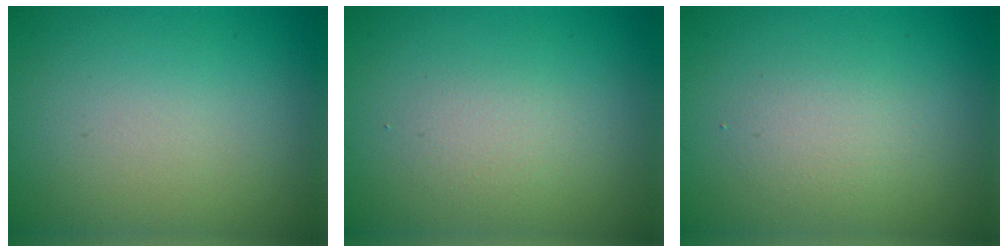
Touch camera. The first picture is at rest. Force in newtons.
{"total": 1.4, "press": 1.4, "slide": 0.0}
{"total": 1.6, "press": 1.6, "slide": 0.1}